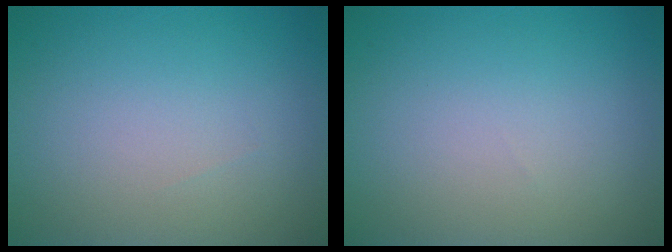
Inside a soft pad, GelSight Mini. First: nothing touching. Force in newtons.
{"total": 0.0}